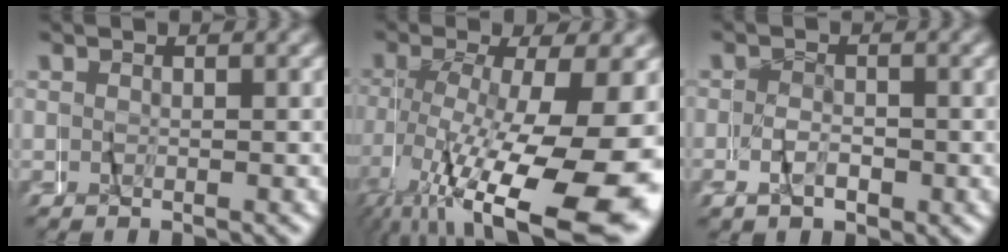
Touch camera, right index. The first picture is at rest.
{"total": 12.6, "force": [-4.1, 4.7, 10.9], "torque": [-0.183, -0.035, -0.034]}
{"total": 2.1, "force": [-0.7, 1.8, 0.8], "torque": [-0.009, 0.000, -0.019]}